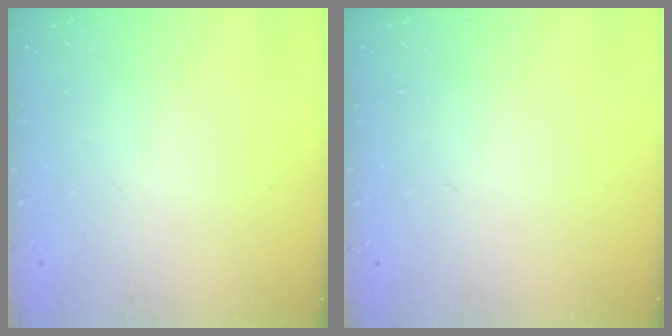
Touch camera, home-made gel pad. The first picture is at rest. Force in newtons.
{"total": 0.0}